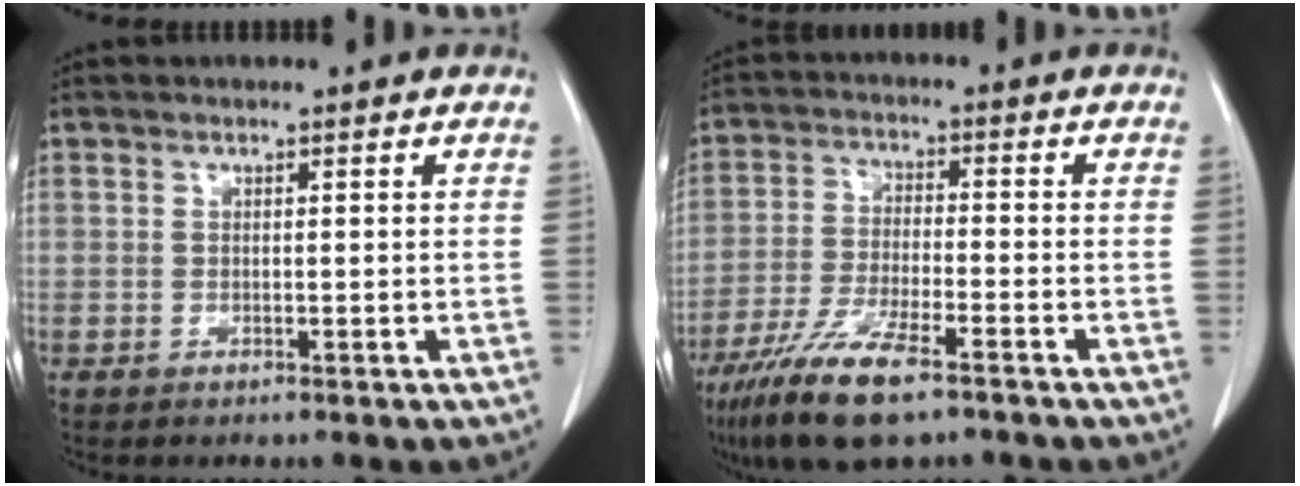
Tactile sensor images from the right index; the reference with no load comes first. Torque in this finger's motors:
{"motor_torque": [0.77, -0.75, 0.58, 0.19]}